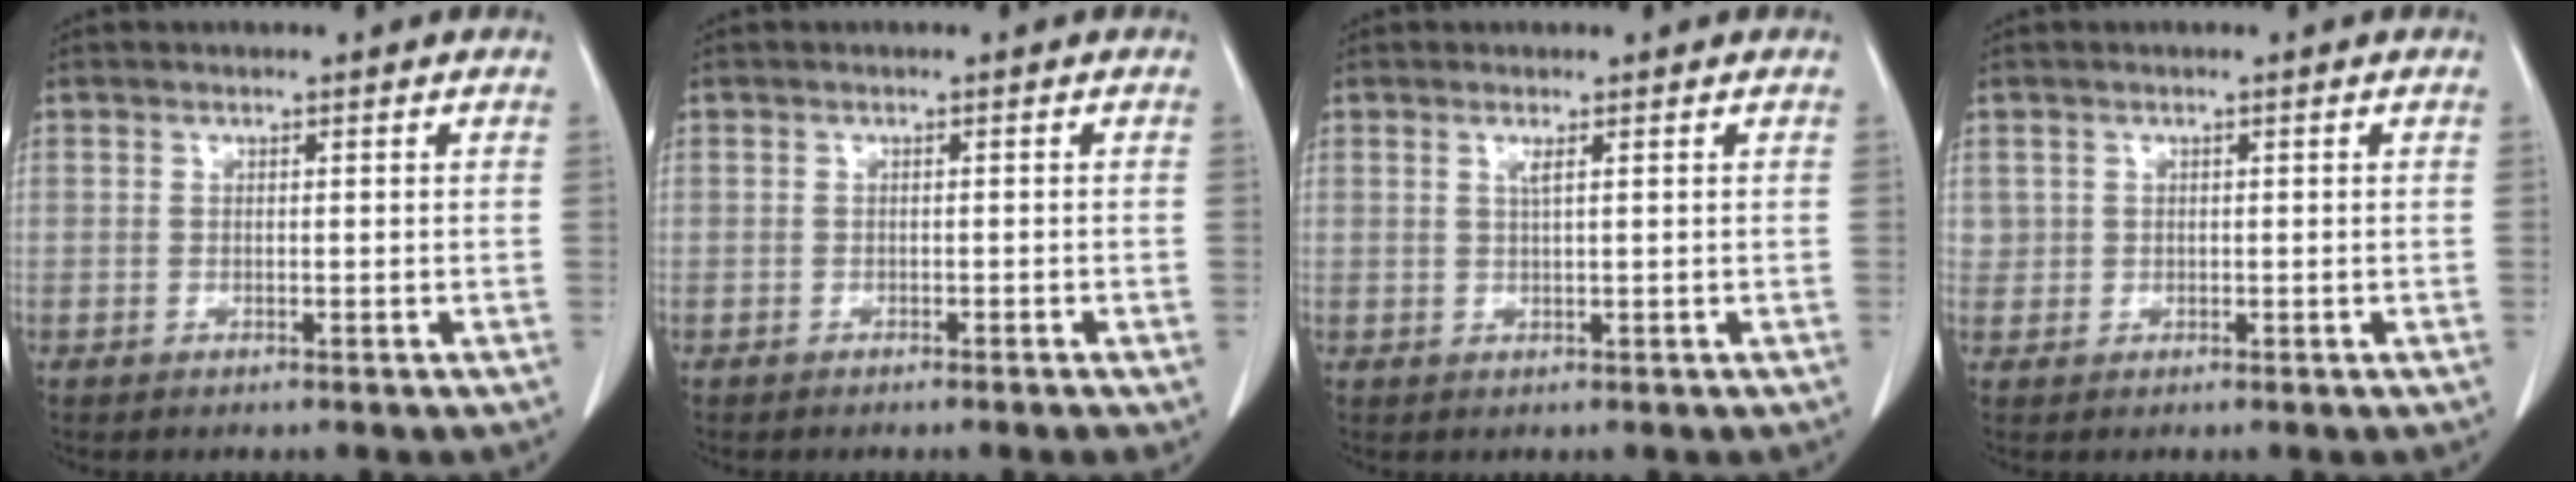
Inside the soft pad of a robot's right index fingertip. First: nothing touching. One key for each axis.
{"total": 1.1, "fx": -0.8, "fy": 0.2, "fz": 0.8, "tx": -0.015, "ty": -0.001, "tz": -0.009}
{"total": 1.2, "fx": 0.5, "fy": -0.1, "fz": 1.0, "tx": -0.026, "ty": -0.002, "tz": 0.011}
{"total": 1.2, "fx": 0.2, "fy": 1.1, "fz": 0.0, "tx": 0.011, "ty": 0.004, "tz": 0.002}